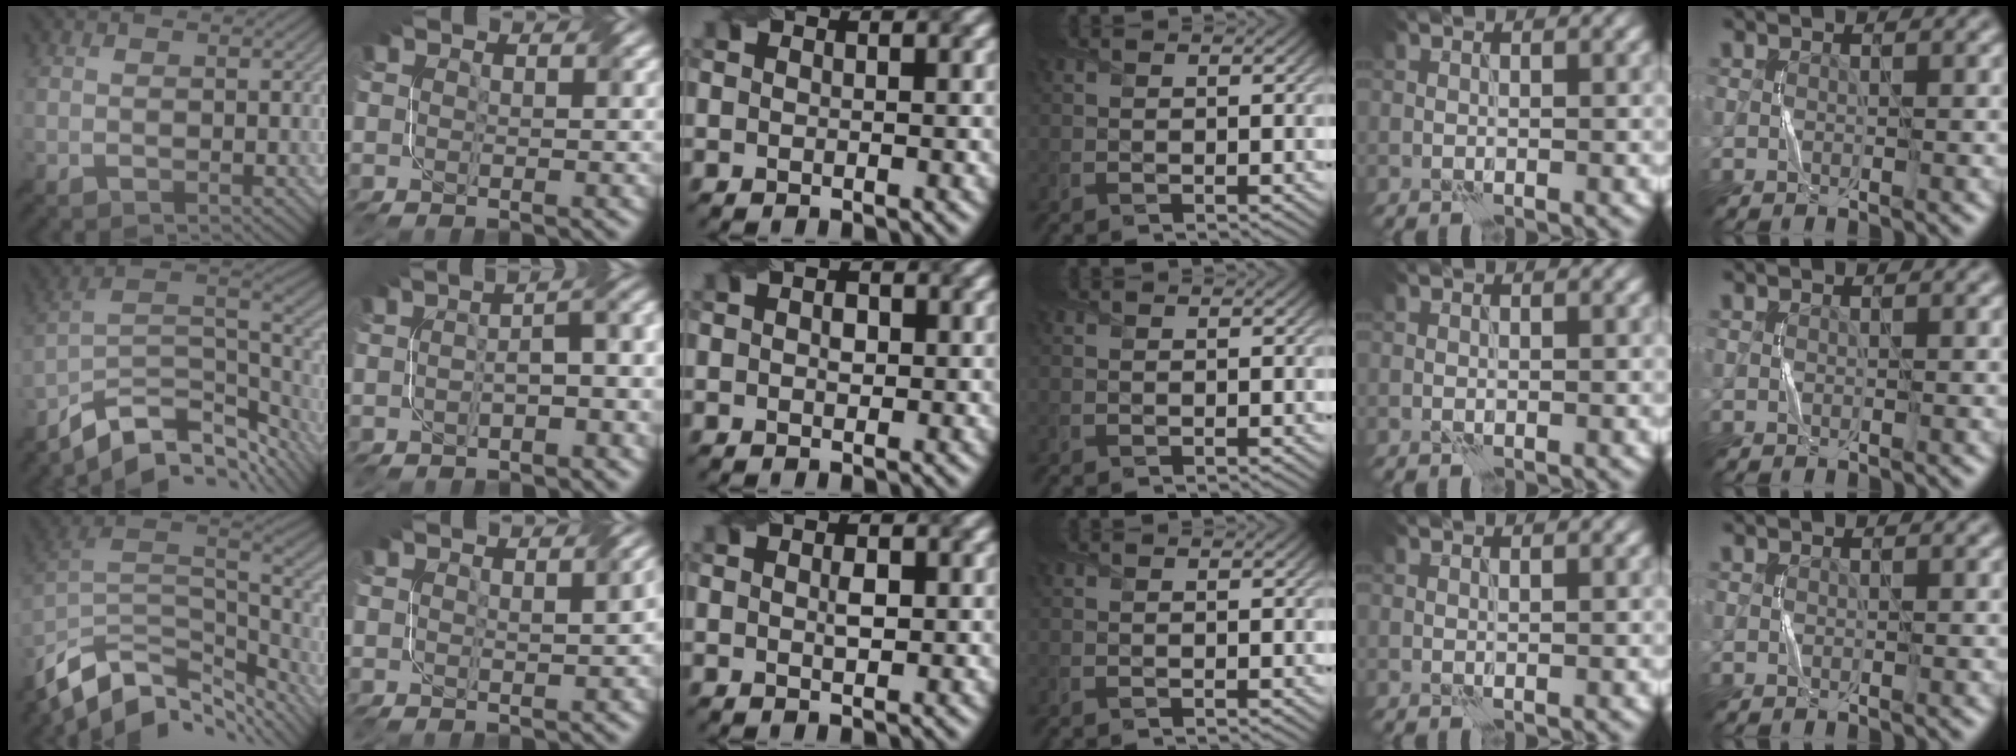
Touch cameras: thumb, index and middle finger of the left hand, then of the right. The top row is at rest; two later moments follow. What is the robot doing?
{"motion": "twist", "object": "screw"}